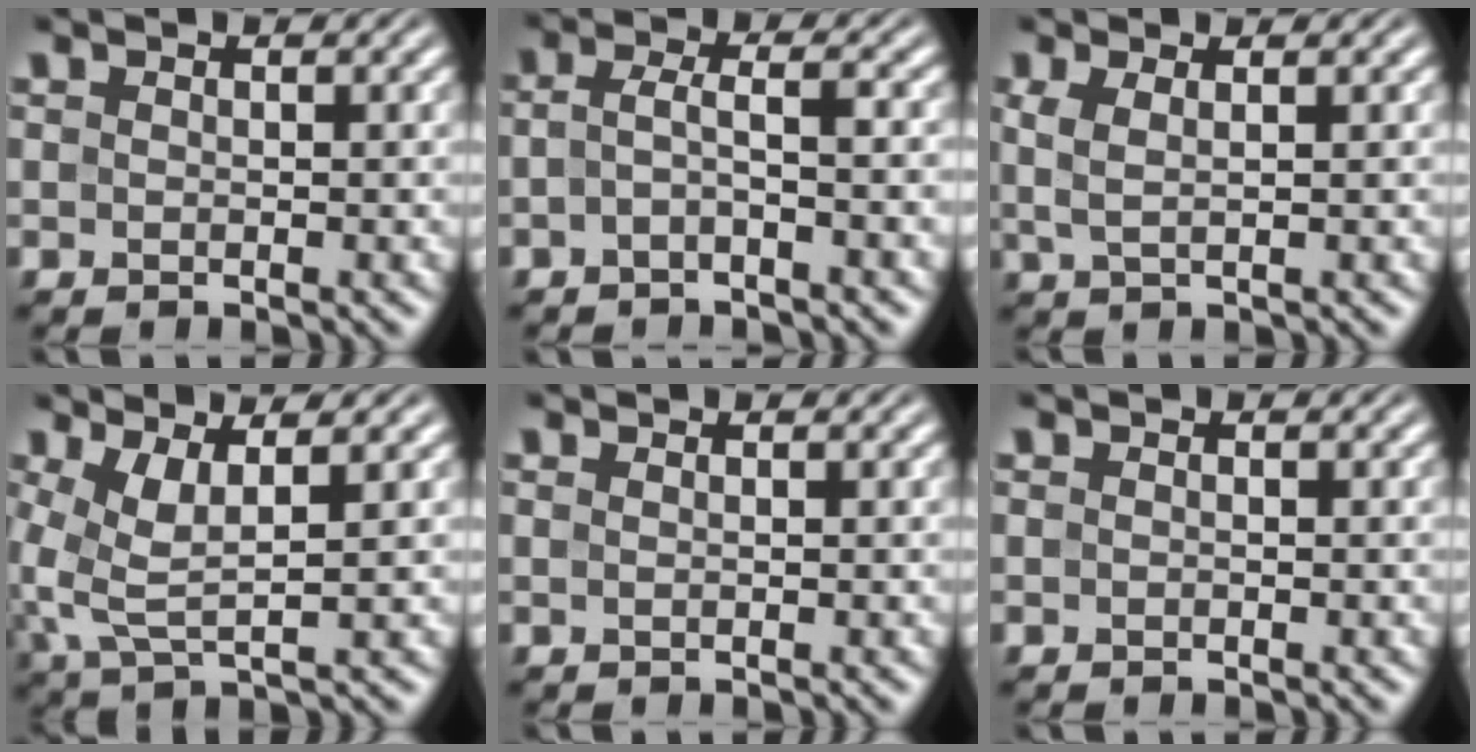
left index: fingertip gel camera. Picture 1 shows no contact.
{"total": 2.1, "force": [-0.9, 0.3, 1.9], "torque": [-0.040, 0.008, -0.023]}
{"total": 2.0, "force": [0.7, 0.5, 1.7], "torque": [-0.032, 0.002, 0.013]}
{"total": 3.7, "force": [0.9, 1.1, 3.4], "torque": [-0.086, -0.003, 0.020]}
{"total": 0.0}
{"total": 0.0}